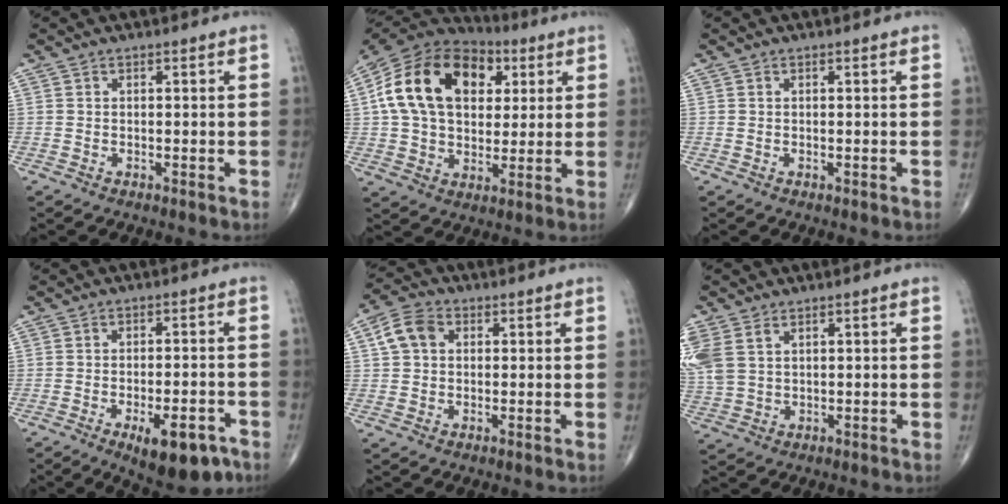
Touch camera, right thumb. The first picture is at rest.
{"total": 22.5, "force": [5.7, 15.1, 15.7], "torque": [-0.267, 0.016, 0.090]}
{"total": 0.0}
{"total": 11.1, "force": [-5.9, 4.4, 8.3], "torque": [-0.101, 0.017, -0.076]}
{"total": 5.7, "force": [1.1, 4.5, 3.3], "torque": [-0.055, 0.012, 0.014]}
{"total": 9.6, "force": [3.7, 6.4, 6.1], "torque": [-0.170, 0.003, 0.087]}